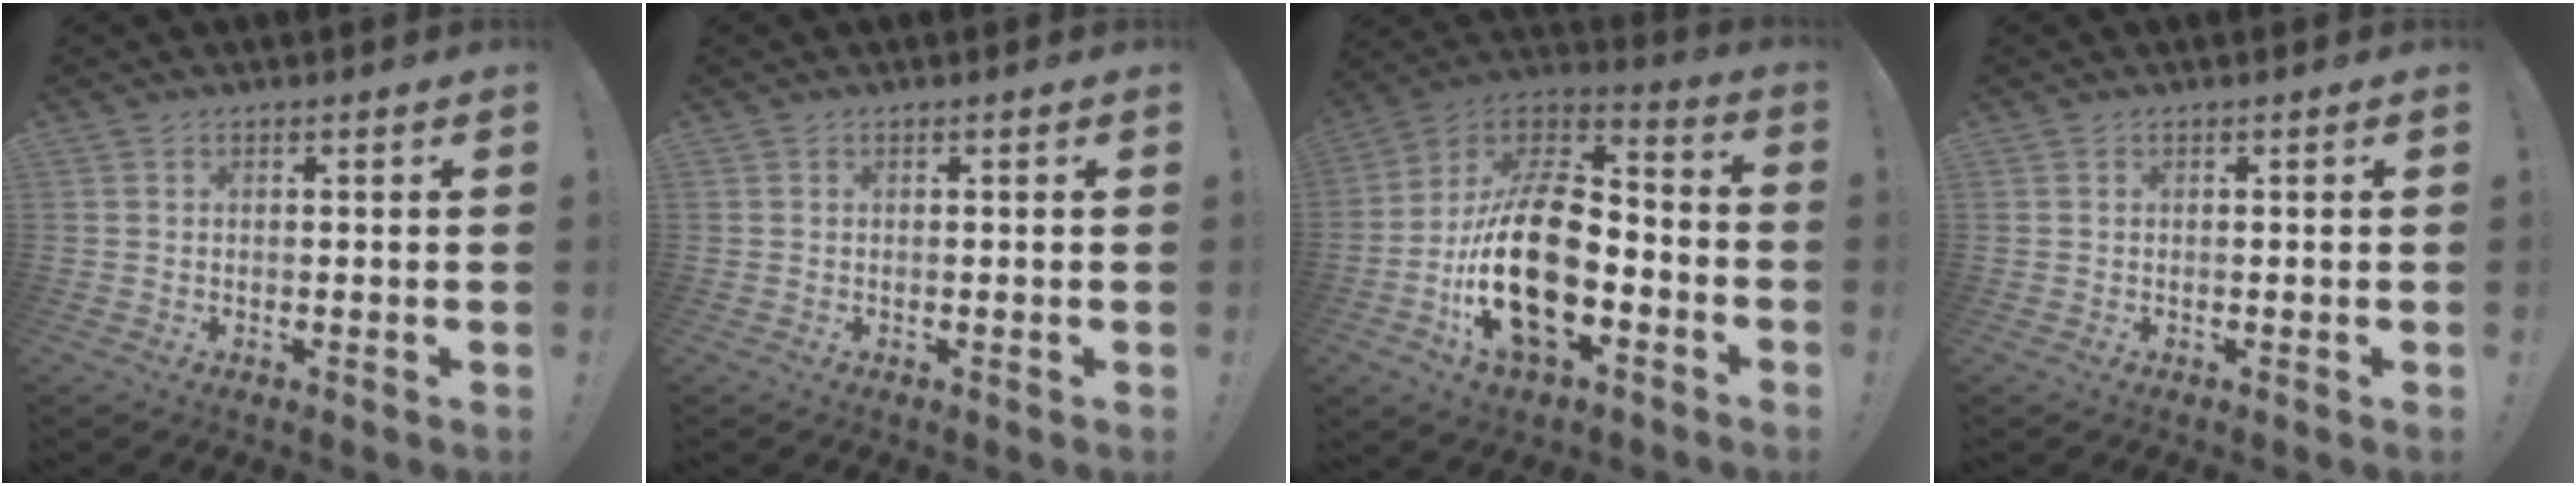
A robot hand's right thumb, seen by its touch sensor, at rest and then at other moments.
{"total": 0.0}
{"total": 25.2, "force": [-6.1, 13.9, 20.2], "torque": [-0.390, 0.032, -0.098]}
{"total": 0.0}